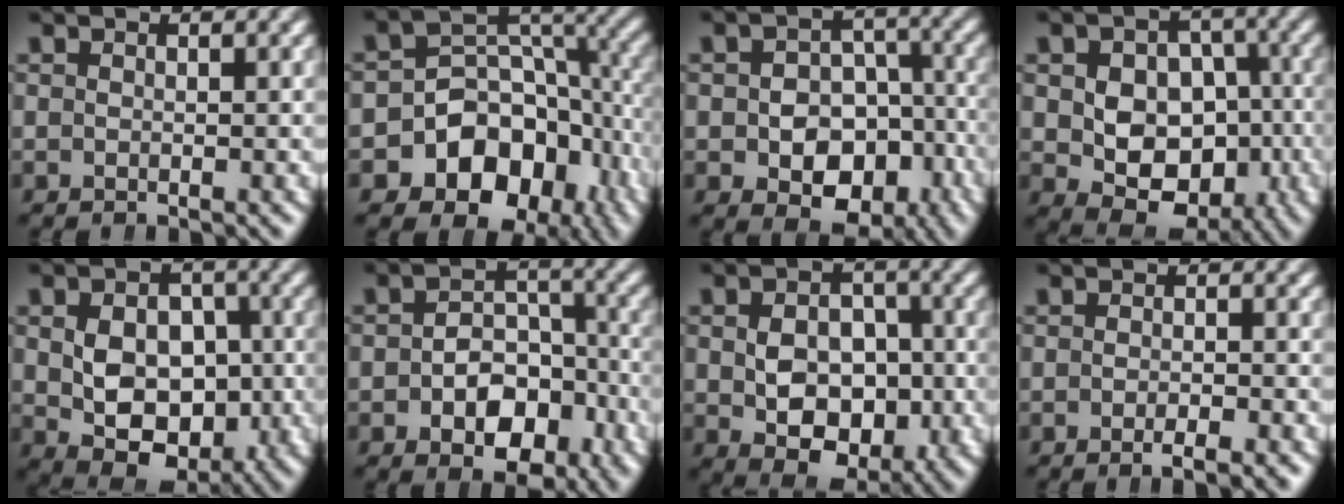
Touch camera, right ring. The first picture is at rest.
{"total": 14.2, "force": [-4.4, 11.3, 7.4], "torque": [-0.139, -0.049, -0.057]}
{"total": 7.5, "force": [-3.1, 5.5, 4.0], "torque": [-0.052, -0.035, -0.037]}
{"total": 10.0, "force": [-2.9, 7.8, 5.6], "torque": [-0.098, -0.053, -0.031]}
{"total": 9.0, "force": [-2.3, 6.5, 5.8], "torque": [-0.109, -0.048, -0.018]}
{"total": 6.0, "force": [-2.6, 4.1, 3.6], "torque": [-0.050, -0.023, -0.035]}
{"total": 7.8, "force": [-2.1, 5.4, 5.2], "torque": [-0.086, -0.044, -0.016]}
{"total": 1.9, "force": [-1.5, 0.2, 1.1], "torque": [-0.014, 0.001, -0.030]}